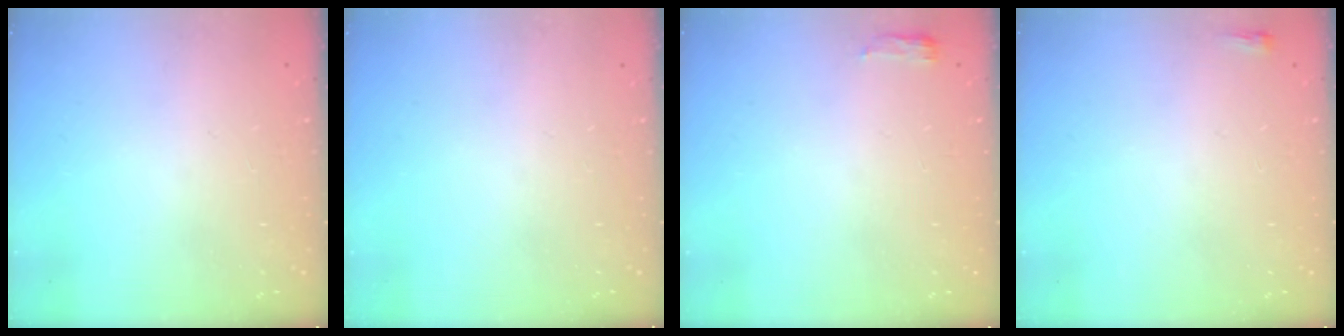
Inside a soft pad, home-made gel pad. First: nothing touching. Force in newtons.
{"total": 0.0}
{"total": 3.3, "press": 3.2, "slide": 1.0}
{"total": 2.0, "press": 2.0, "slide": 0.5}